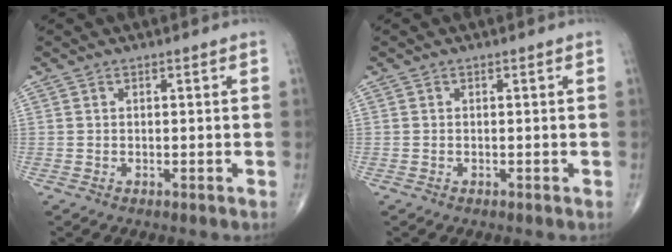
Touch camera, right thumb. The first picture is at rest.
{"total": 0.0}